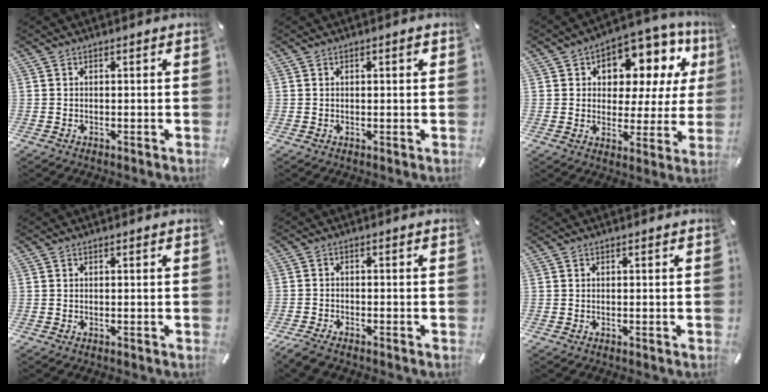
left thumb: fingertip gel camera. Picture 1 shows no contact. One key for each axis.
{"total": 0.8, "fx": 0.4, "fy": 0.4, "fz": 0.6, "tx": -0.013, "ty": 0.004, "tz": 0.006}
{"total": 11.0, "fx": 5.5, "fy": 7.7, "fz": 5.7, "tx": -0.079, "ty": -0.045, "tz": 0.096}
{"total": 0.0}
{"total": 2.8, "fx": -2.5, "fy": 0.7, "fz": 1.0, "tx": -0.036, "ty": 0.005, "tz": -0.054}
{"total": 0.0}